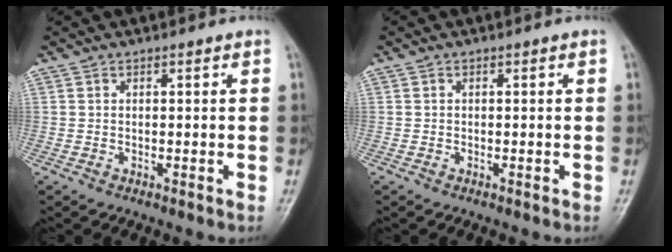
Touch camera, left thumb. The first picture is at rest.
{"total": 0.0}